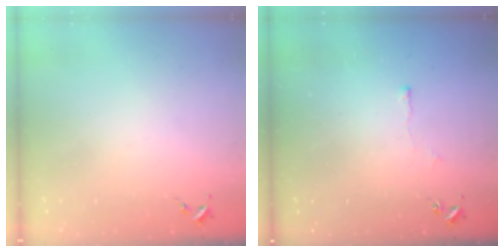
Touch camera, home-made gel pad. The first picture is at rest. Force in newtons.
{"total": 2.8, "press": 2.8, "slide": 0.6}